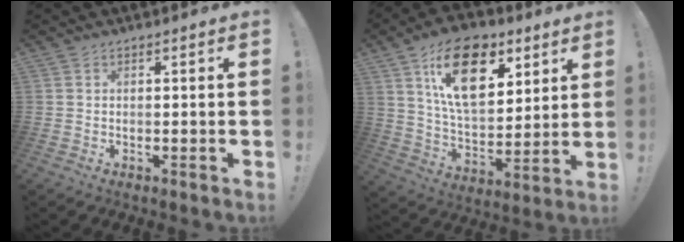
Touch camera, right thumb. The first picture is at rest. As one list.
[{"total": 21.1, "force": [10.0, 12.2, 14.0], "torque": [-0.225, -0.039, 0.175]}]